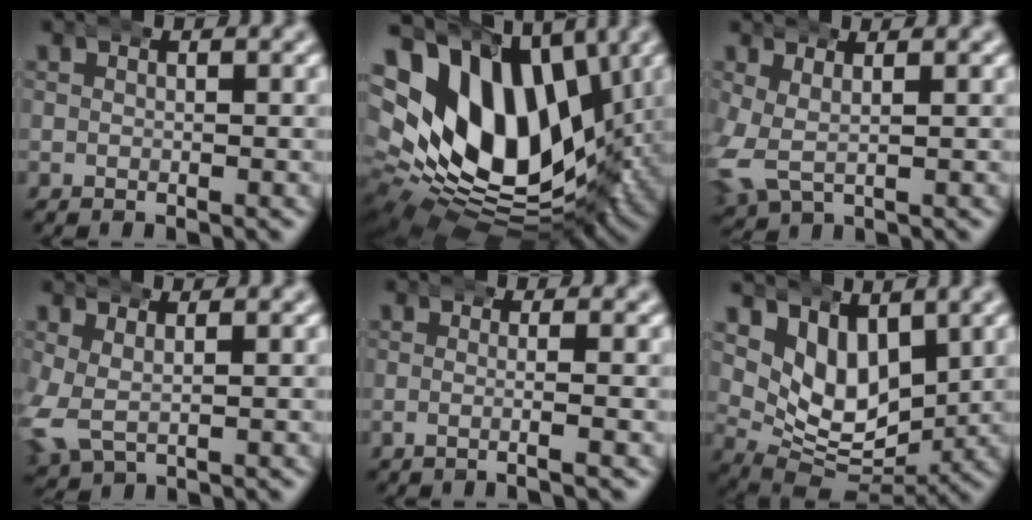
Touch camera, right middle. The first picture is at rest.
{"total": 25.9, "force": [1.1, 18.1, 18.5], "torque": [-0.317, -0.029, 0.025]}
{"total": 4.1, "force": [0.2, 3.3, 2.4], "torque": [-0.091, -0.016, 0.013]}
{"total": 3.7, "force": [0.2, 2.9, 2.2], "torque": [-0.082, -0.017, 0.015]}
{"total": 1.7, "force": [-0.8, -0.6, 1.3], "torque": [-0.028, 0.000, -0.016]}
{"total": 9.5, "force": [1.5, 7.1, 6.1], "torque": [-0.106, -0.017, 0.023]}